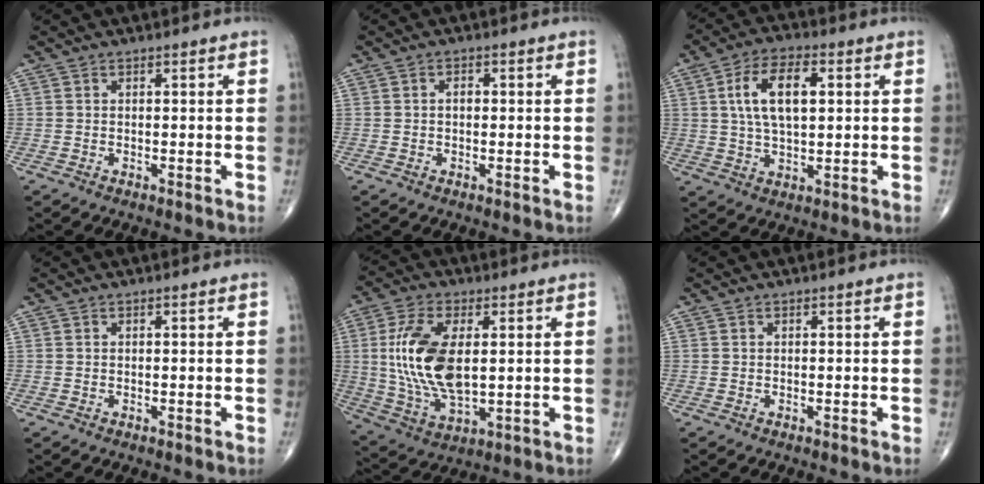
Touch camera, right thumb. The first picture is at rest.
{"total": 1.3, "force": [0.1, 0.8, 1.1], "torque": [-0.015, 0.003, -0.001]}
{"total": 11.2, "force": [2.5, 5.4, 9.5], "torque": [-0.167, 0.002, 0.044]}
{"total": 0.0}
{"total": 15.9, "force": [1.9, 7.8, 13.7], "torque": [-0.277, -0.013, 0.043]}
{"total": 0.0}